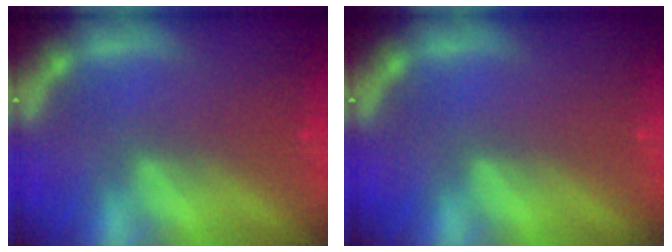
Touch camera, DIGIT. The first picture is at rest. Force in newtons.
{"total": 0.0}